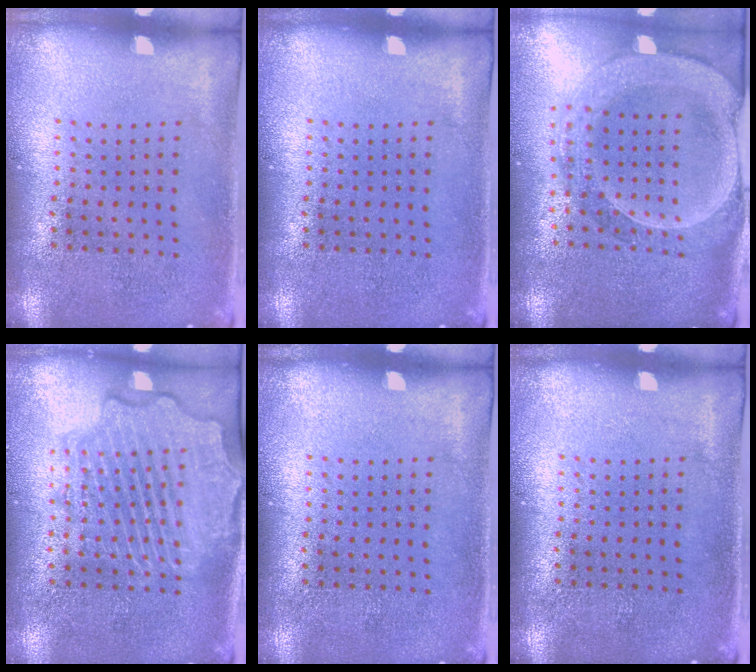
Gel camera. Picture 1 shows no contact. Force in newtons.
{"total": 0.0}
{"total": 2.7, "press": 2.4, "slide": 1.1}
{"total": 4.5, "press": 4.5, "slide": 0.5}
{"total": 0.0}
{"total": 0.0}